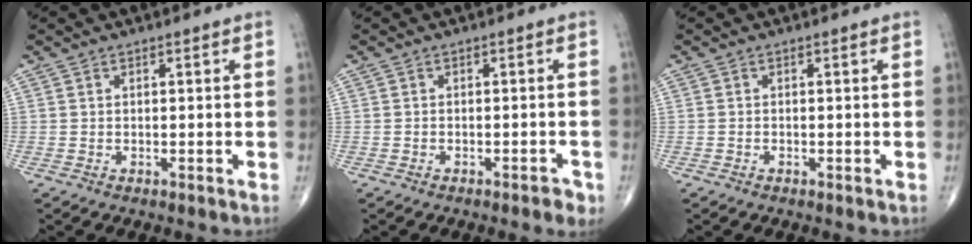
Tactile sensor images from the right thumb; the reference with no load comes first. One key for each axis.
{"total": 2.0, "fx": -1.3, "fy": 0.8, "fz": 1.4, "tx": -0.019, "ty": 0.007, "tz": -0.017}
{"total": 0.0}